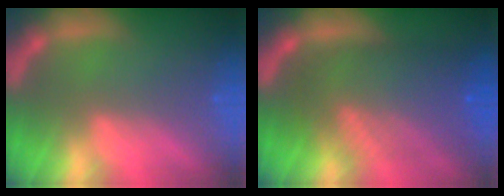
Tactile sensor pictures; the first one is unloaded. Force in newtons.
{"total": 9.6}